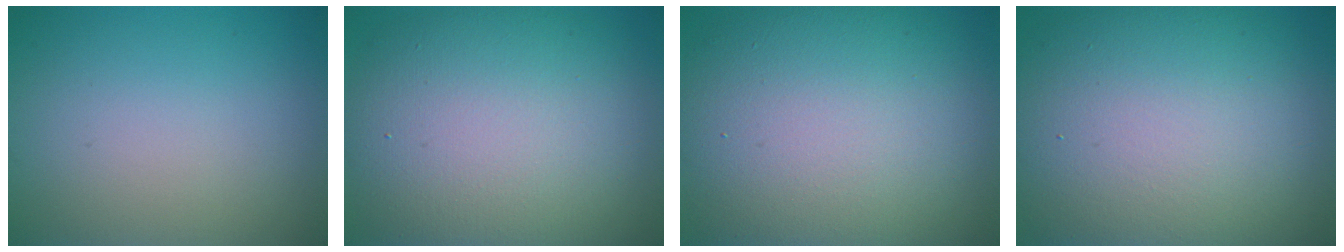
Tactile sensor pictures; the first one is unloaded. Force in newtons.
{"total": 13.5, "press": 13.4, "slide": 0.7}
{"total": 14.9, "press": 14.9, "slide": 1.1}
{"total": 15.4, "press": 15.4, "slide": 0.4}